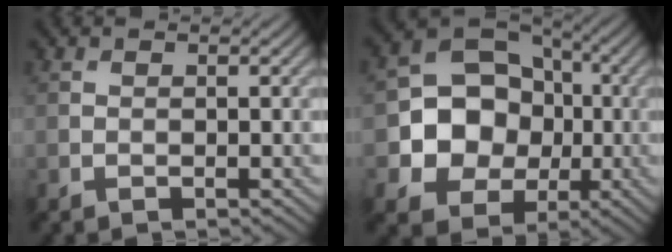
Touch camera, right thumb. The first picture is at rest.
{"total": 11.0, "force": [-1.2, 9.1, 5.9], "torque": [-0.112, -0.002, -0.037]}